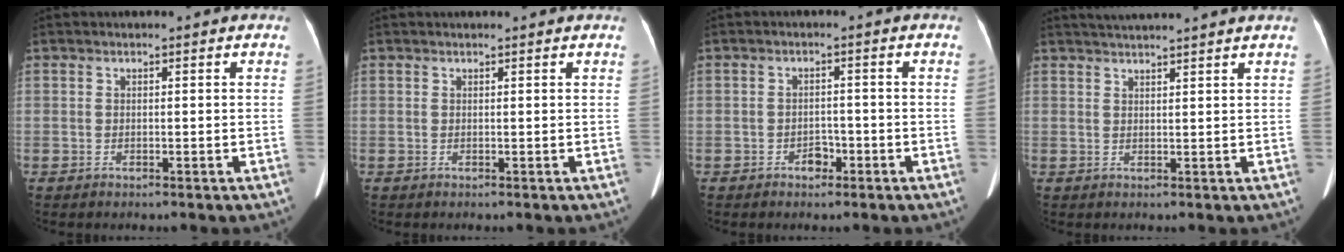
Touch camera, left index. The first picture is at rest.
{"total": 1.4, "force": [1.3, 0.0, 0.4], "torque": [-0.009, 0.012, 0.017]}
{"total": 2.2, "force": [-1.4, 1.3, 1.0], "torque": [-0.013, 0.005, -0.019]}
{"total": 6.4, "force": [5.8, -1.1, 2.5], "torque": [-0.036, 0.028, 0.078]}